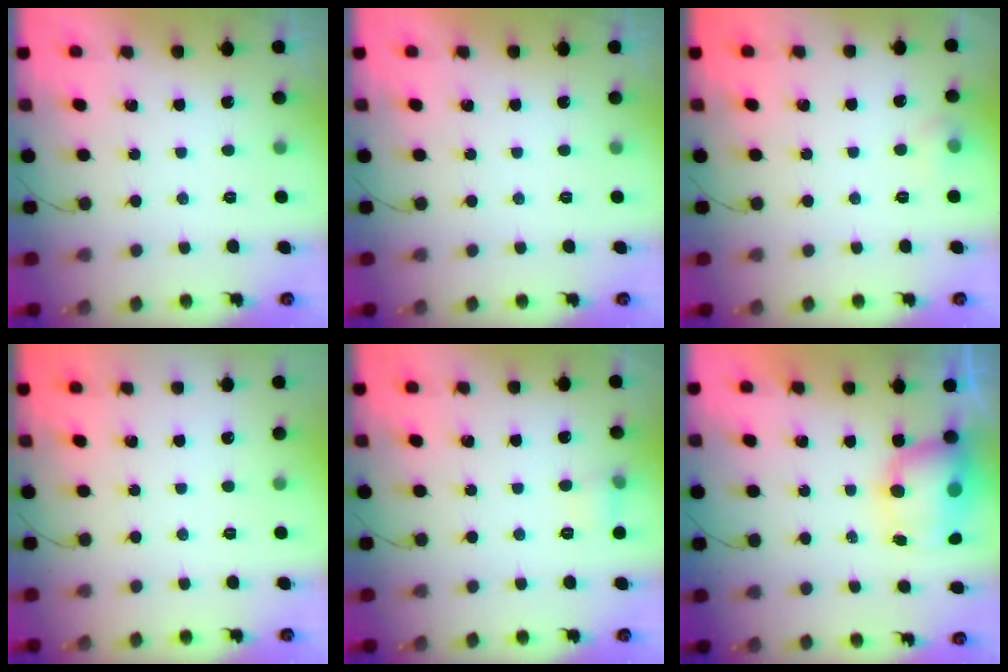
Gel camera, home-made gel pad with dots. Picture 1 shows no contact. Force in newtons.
{"total": 0.0}
{"total": 4.6, "press": 4.3, "slide": 1.7}
{"total": 0.0}
{"total": 5.9, "press": 5.7, "slide": 1.8}
{"total": 9.6, "press": 9.3, "slide": 2.6}